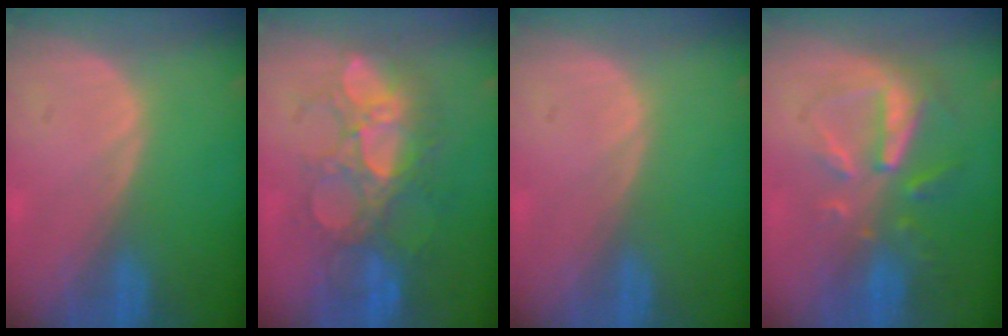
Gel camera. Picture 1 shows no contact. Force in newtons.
{"total": 9.6, "press": 9.0, "slide": 3.2}
{"total": 0.0}
{"total": 8.2, "press": 7.4, "slide": 3.5}